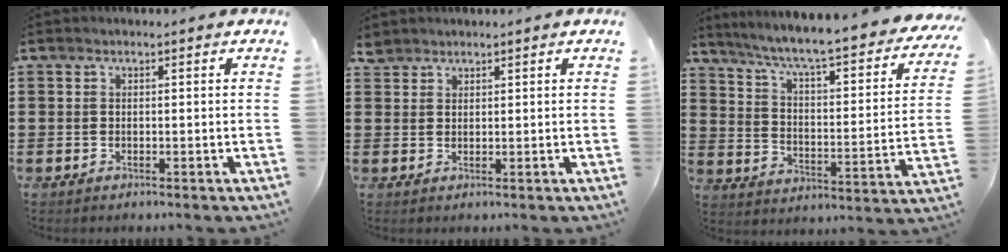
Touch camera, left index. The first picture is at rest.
{"total": 1.8, "force": [1.7, 0.6, 0.2], "torque": [-0.008, 0.003, 0.034]}
{"total": 6.1, "force": [5.0, -0.2, 3.5], "torque": [-0.091, -0.048, 0.075]}